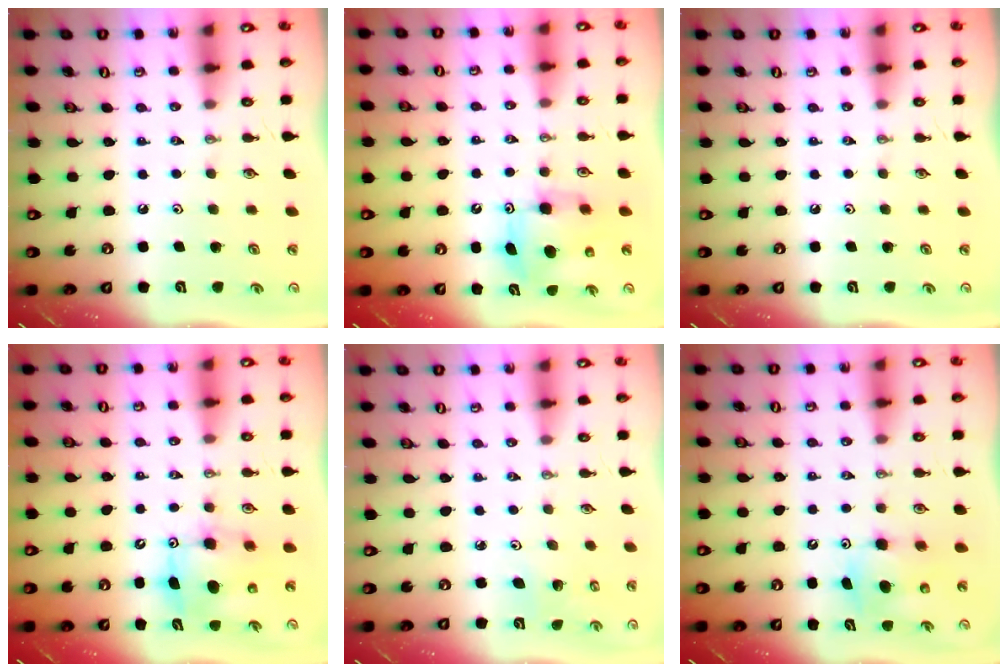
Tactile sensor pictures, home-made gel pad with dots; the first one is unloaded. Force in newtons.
{"total": 7.9, "press": 7.9, "slide": 0.2}
{"total": 0.0}
{"total": 7.9, "press": 7.7, "slide": 1.9}
{"total": 2.7, "press": 2.7, "slide": 0.3}
{"total": 8.2, "press": 8.1, "slide": 0.8}